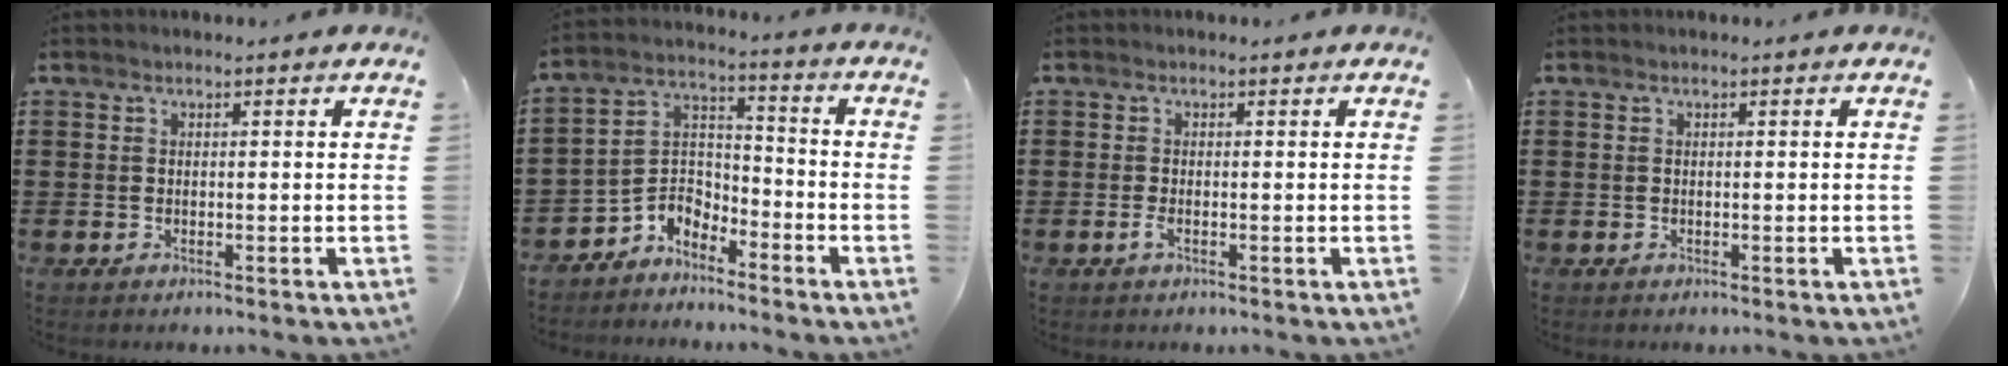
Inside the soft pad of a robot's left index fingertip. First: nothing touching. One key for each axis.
{"total": 5.1, "fx": -4.5, "fy": 2.2, "fz": 0.9, "tx": -0.039, "ty": -0.003, "tz": -0.098}
{"total": 1.2, "fx": -0.4, "fy": 0.2, "fz": 1.1, "tx": -0.029, "ty": -0.006, "tz": -0.009}
{"total": 0.0}